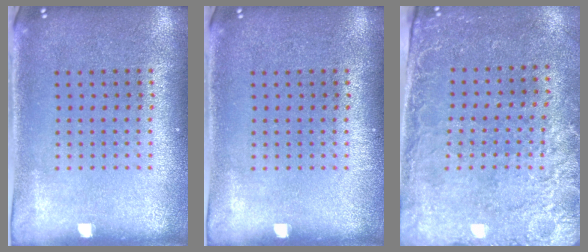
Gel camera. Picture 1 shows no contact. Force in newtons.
{"total": 0.0}
{"total": 2.6, "press": 2.2, "slide": 1.2}